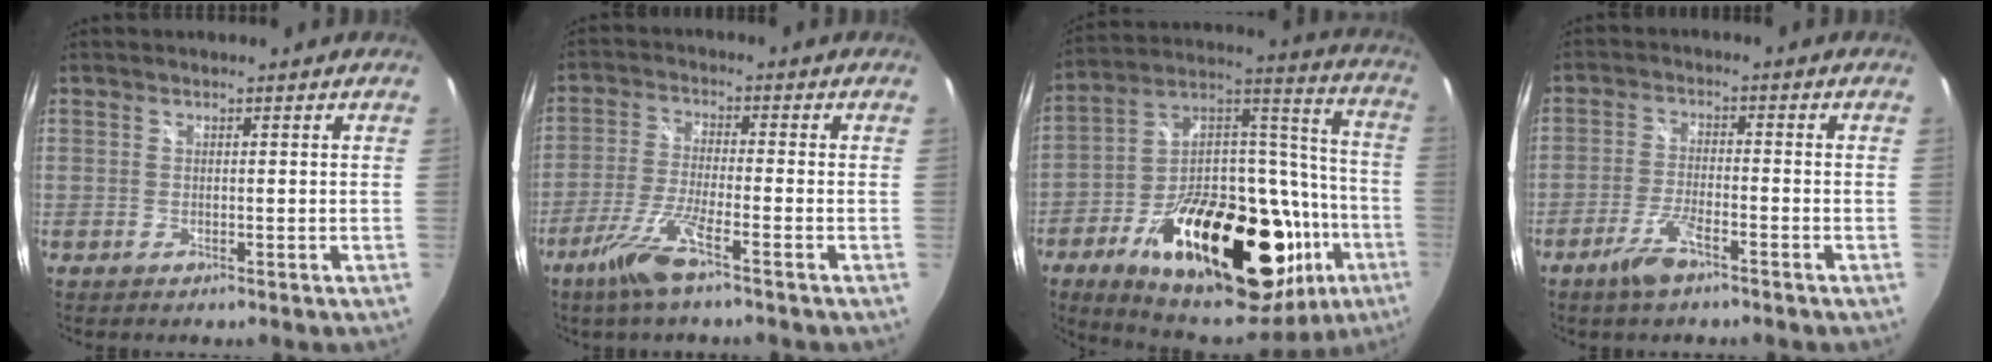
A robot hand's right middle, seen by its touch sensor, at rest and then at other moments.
{"total": 8.3, "force": [-5.4, 0.4, 6.3], "torque": [-0.145, -0.012, -0.105]}
{"total": 39.3, "force": [-16.0, 18.2, 31.0], "torque": [-0.481, 0.044, -0.232]}
{"total": 5.9, "force": [-4.1, 1.5, 3.9], "torque": [-0.093, -0.006, -0.077]}